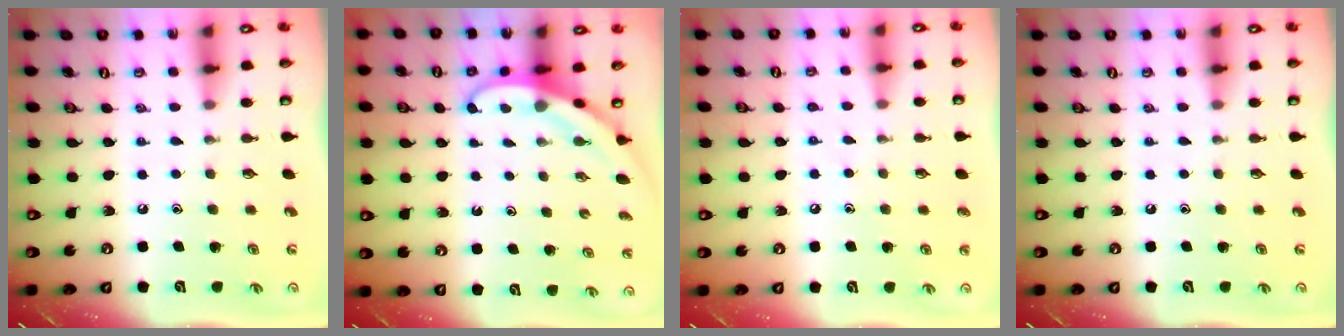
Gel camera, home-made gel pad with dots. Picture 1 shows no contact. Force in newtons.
{"total": 4.1, "press": 4.1, "slide": 0.3}
{"total": 5.2, "press": 5.1, "slide": 0.6}
{"total": 0.0}